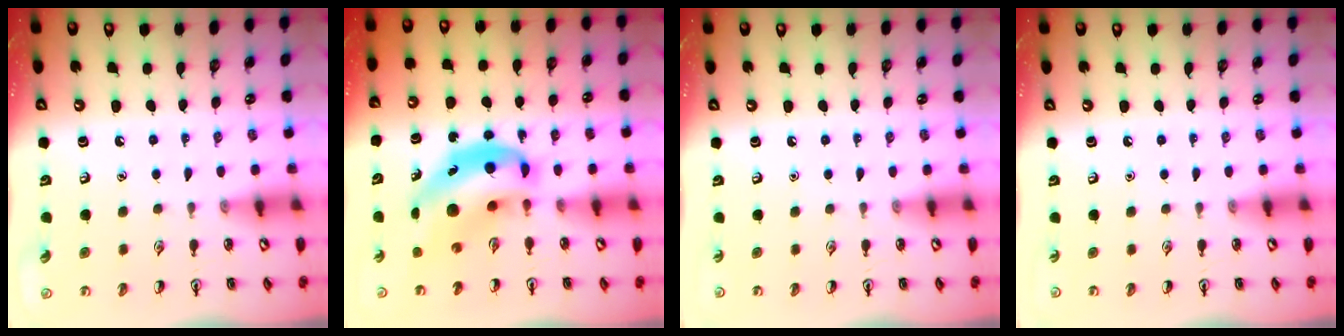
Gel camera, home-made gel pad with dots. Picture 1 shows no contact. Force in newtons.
{"total": 11.9, "press": 11.5, "slide": 3.3}
{"total": 0.0}
{"total": 0.0}